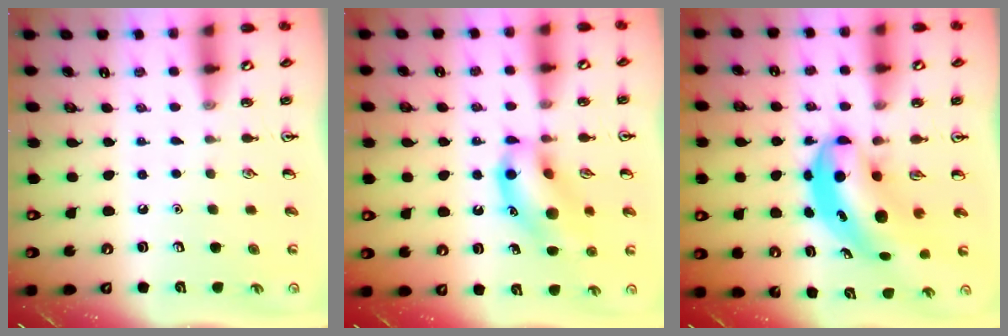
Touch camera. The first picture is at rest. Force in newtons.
{"total": 13.7, "press": 13.6, "slide": 1.8}
{"total": 7.2, "press": 7.0, "slide": 1.7}